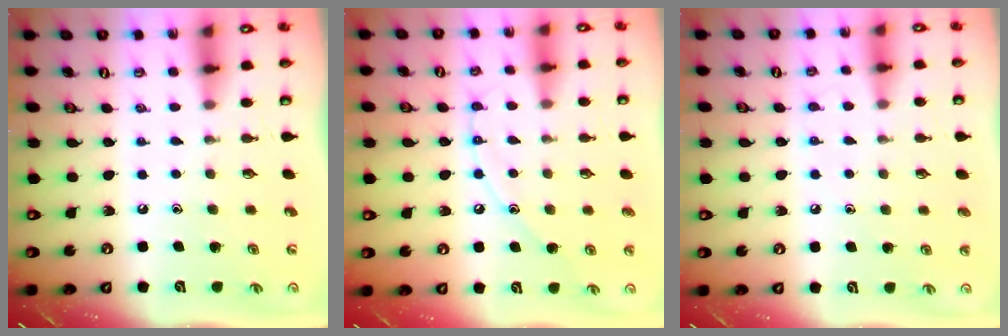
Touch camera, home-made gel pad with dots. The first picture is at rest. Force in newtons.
{"total": 8.5, "press": 8.5, "slide": 0.6}
{"total": 4.6, "press": 4.5, "slide": 0.8}